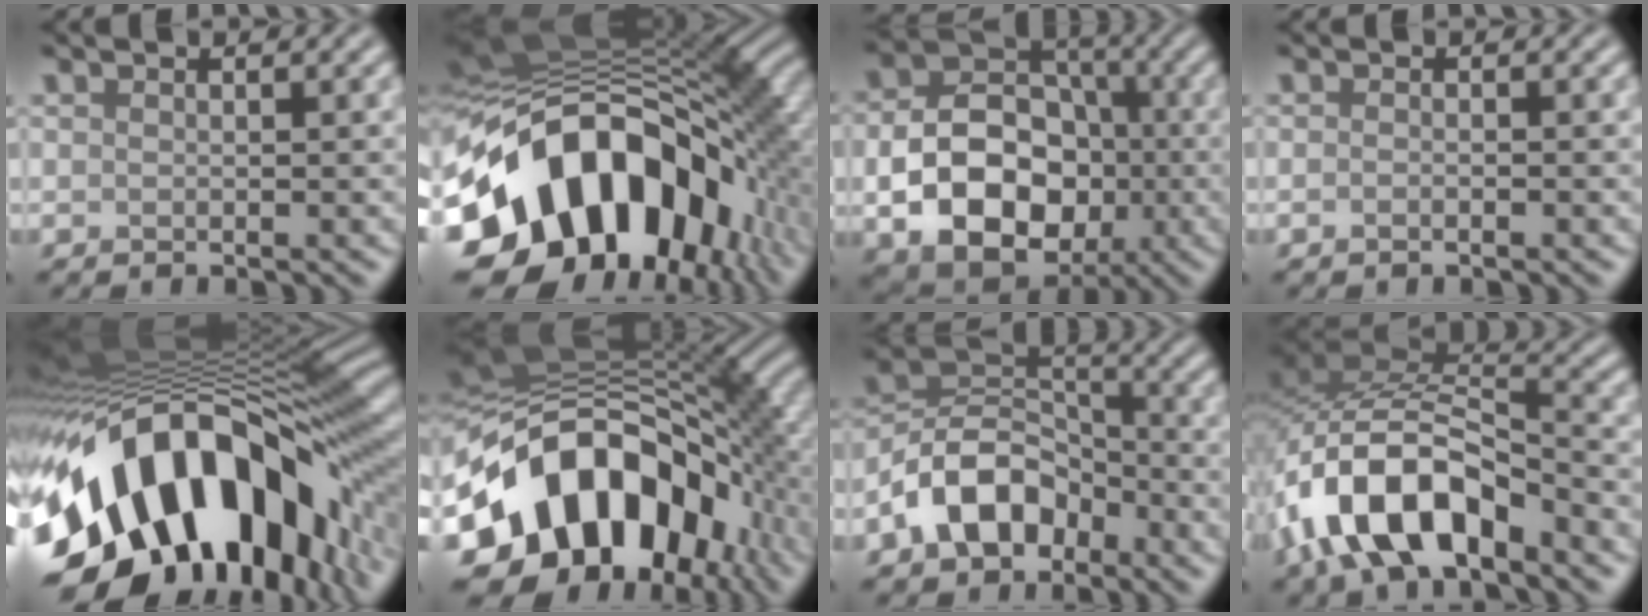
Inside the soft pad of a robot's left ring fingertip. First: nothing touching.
{"total": 18.0, "force": [-5.0, 11.7, 12.8], "torque": [-0.211, 0.001, -0.089]}
{"total": 11.1, "force": [-2.3, 8.1, 7.2], "torque": [-0.130, -0.018, -0.037]}
{"total": 0.7, "force": [-0.4, 0.2, 0.6], "torque": [-0.010, -0.002, -0.008]}
{"total": 18.2, "force": [-6.2, 10.5, 13.5], "torque": [-0.225, -0.015, -0.102]}
{"total": 16.5, "force": [-5.3, 10.9, 11.1], "torque": [-0.177, 0.006, -0.099]}
{"total": 7.4, "force": [-4.0, 4.9, 4.0], "torque": [-0.065, 0.007, -0.092]}
{"total": 11.2, "force": [-5.8, 5.4, 8.0], "torque": [-0.147, 0.008, -0.116]}